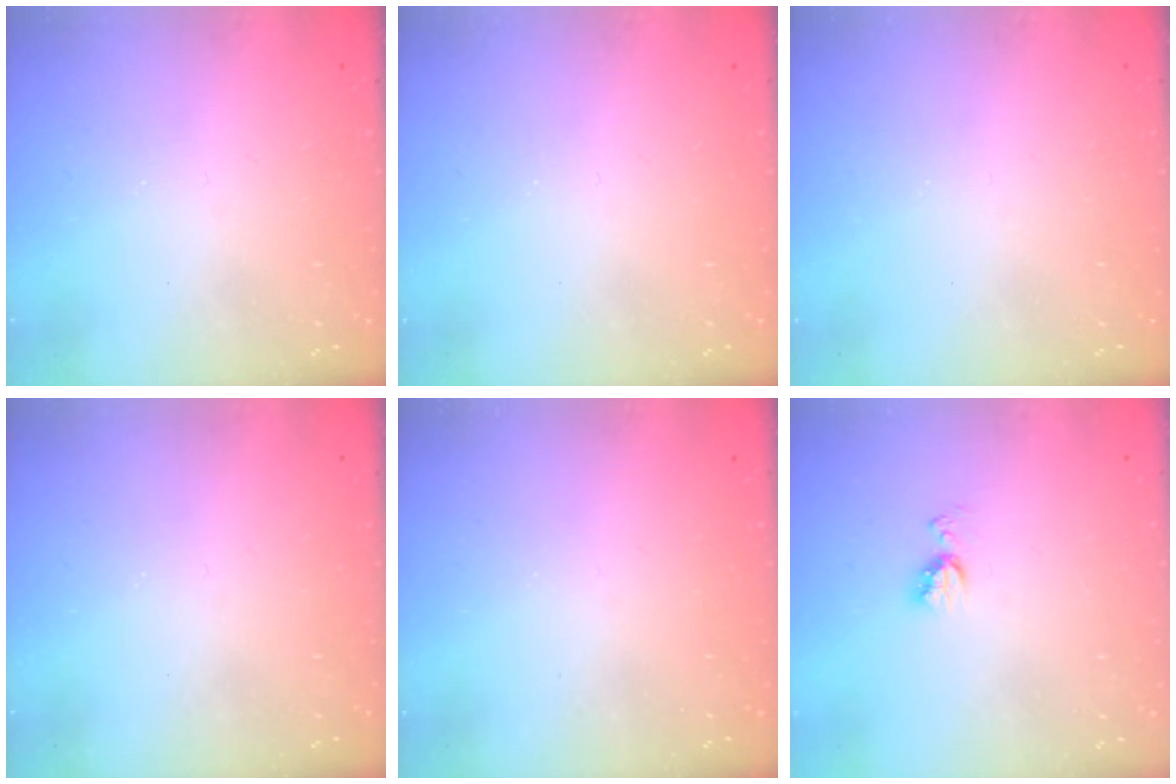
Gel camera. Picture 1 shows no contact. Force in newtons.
{"total": 0.0}
{"total": 0.0}
{"total": 0.0}
{"total": 0.0}
{"total": 4.8, "press": 4.7, "slide": 0.5}